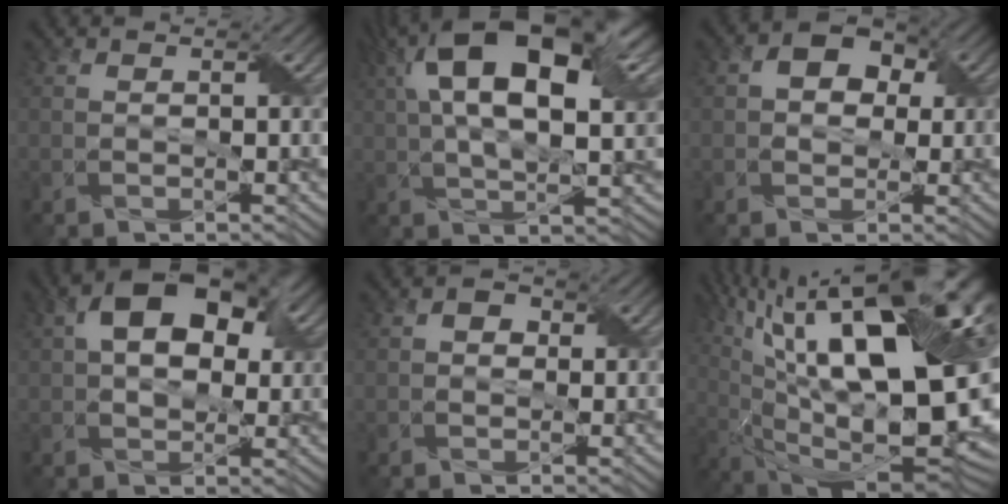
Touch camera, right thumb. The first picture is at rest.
{"total": 16.3, "force": [5.4, 7.5, 13.5], "torque": [-0.238, 0.035, 0.076]}
{"total": 4.7, "force": [0.9, 3.6, 2.9], "torque": [-0.048, 0.006, 0.004]}
{"total": 10.6, "force": [3.2, 6.5, 7.8], "torque": [-0.141, 0.023, 0.043]}
{"total": 1.9, "force": [0.0, 1.7, 0.8], "torque": [-0.014, 0.003, -0.005]}
{"total": 23.8, "force": [7.0, 9.7, 20.6], "torque": [-0.328, 0.054, 0.137]}